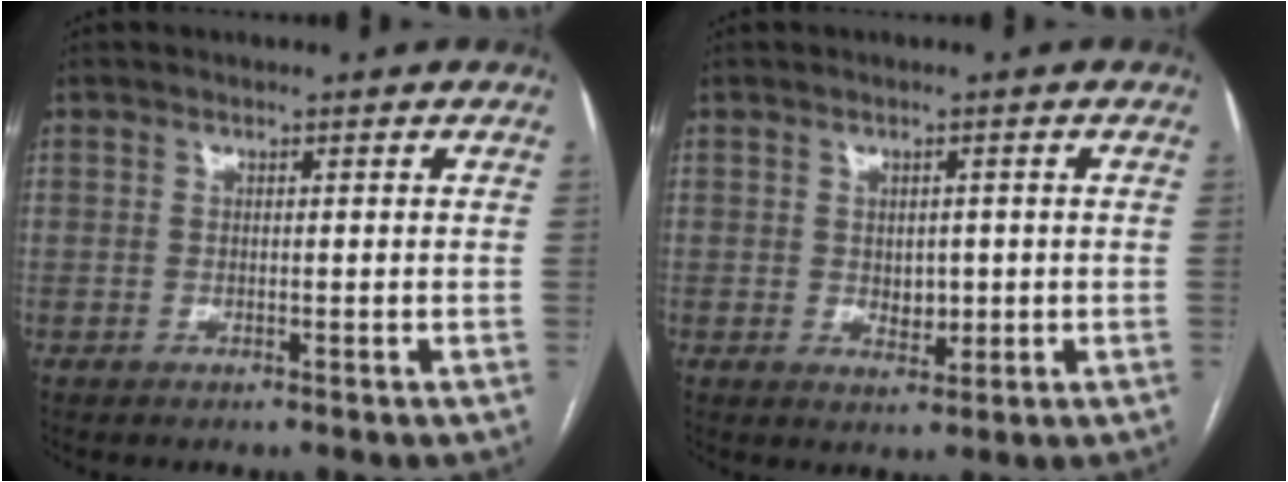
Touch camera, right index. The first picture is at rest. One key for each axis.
{"total": 2.9, "fx": -0.1, "fy": 2.0, "fz": 2.1, "tx": -0.028, "ty": -0.003, "tz": 0.006}